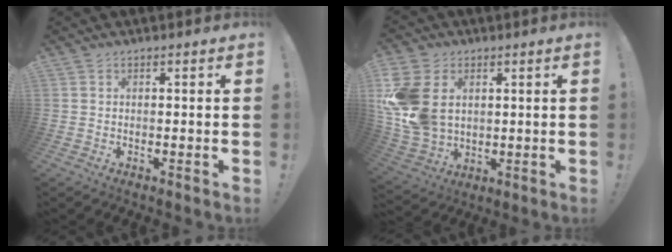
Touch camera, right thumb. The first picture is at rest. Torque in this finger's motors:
{"motor_torque": [1.54, 1.56, 1.09, 0.18, 0.14]}